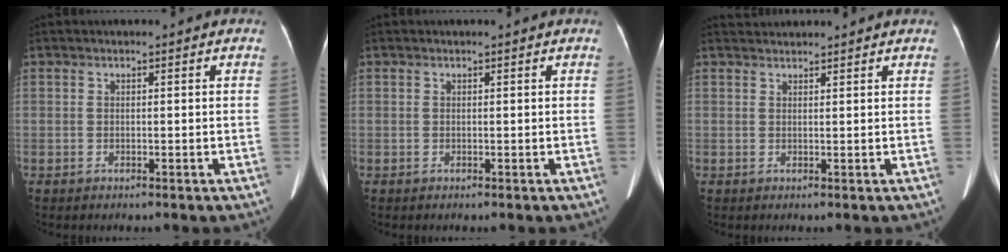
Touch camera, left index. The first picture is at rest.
{"total": 0.0}
{"total": 2.5, "force": [2.4, 0.3, 0.0], "torque": [-0.007, 0.029, 0.043]}